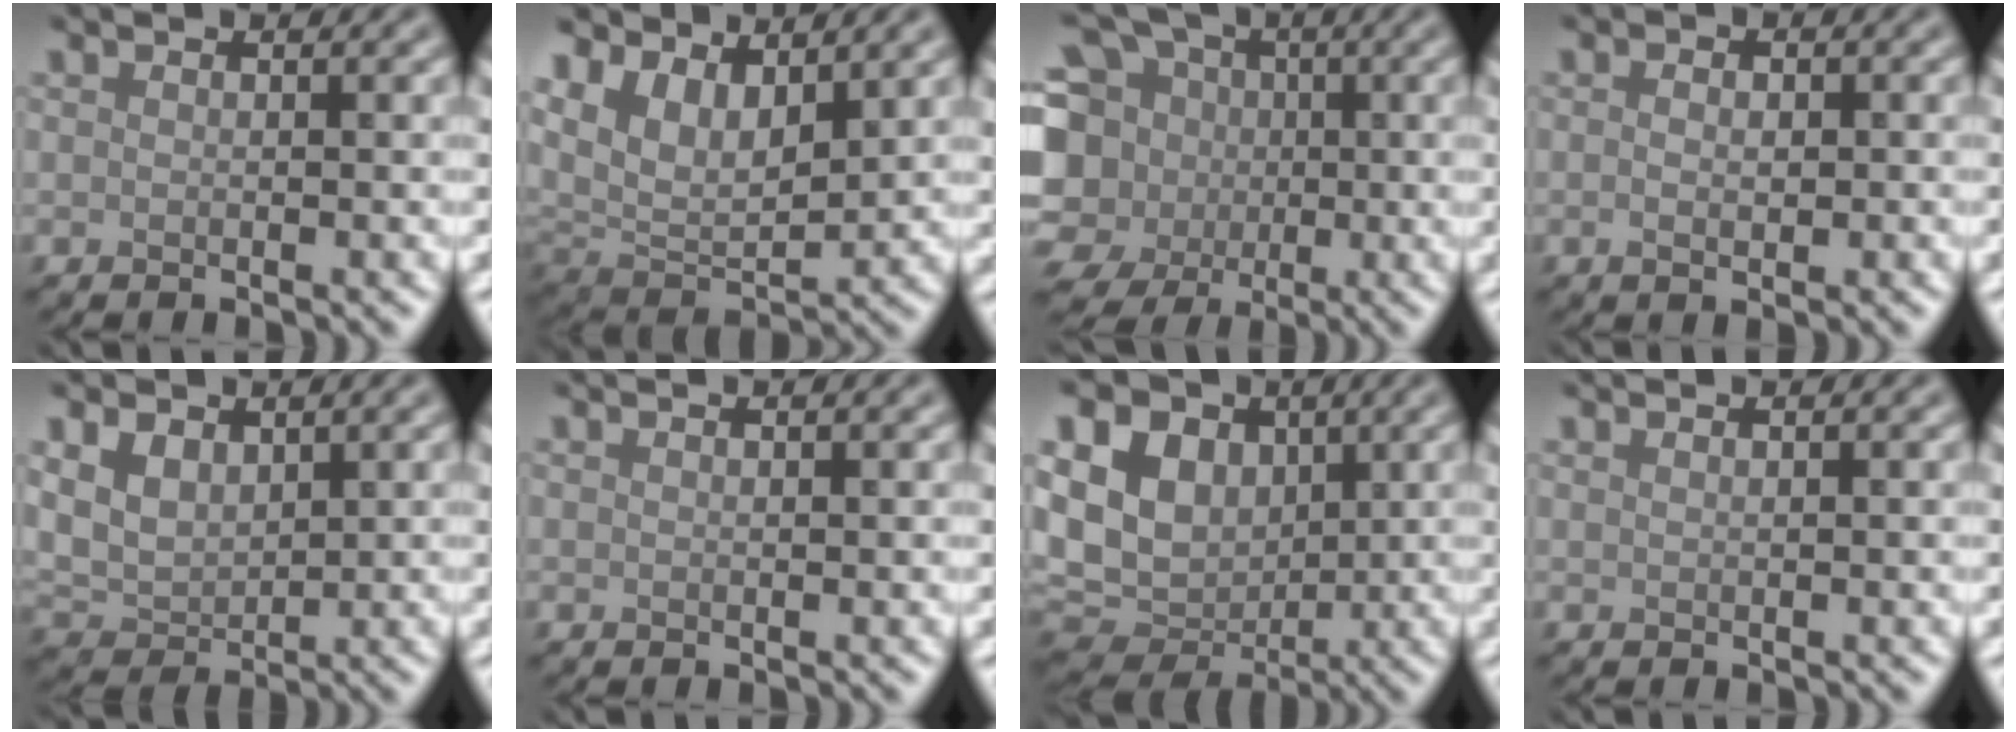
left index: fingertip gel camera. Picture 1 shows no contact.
{"total": 6.5, "force": [3.2, 4.0, 4.1], "torque": [-0.078, -0.012, 0.059]}
{"total": 10.4, "force": [0.0, 9.1, 5.2], "torque": [-0.129, 0.014, -0.013]}
{"total": 1.8, "force": [0.2, 1.0, 1.5], "torque": [-0.014, -0.002, -0.002]}
{"total": 3.3, "force": [1.5, 2.3, 1.9], "torque": [-0.046, -0.004, 0.029]}
{"total": 0.6, "force": [0.5, 0.0, 0.3], "torque": [-0.002, 0.002, 0.009]}
{"total": 14.6, "force": [3.8, 11.6, 8.0], "torque": [-0.176, 0.030, 0.058]}
{"total": 0.6, "force": [0.6, 0.0, 0.2], "torque": [-0.001, -0.001, 0.008]}